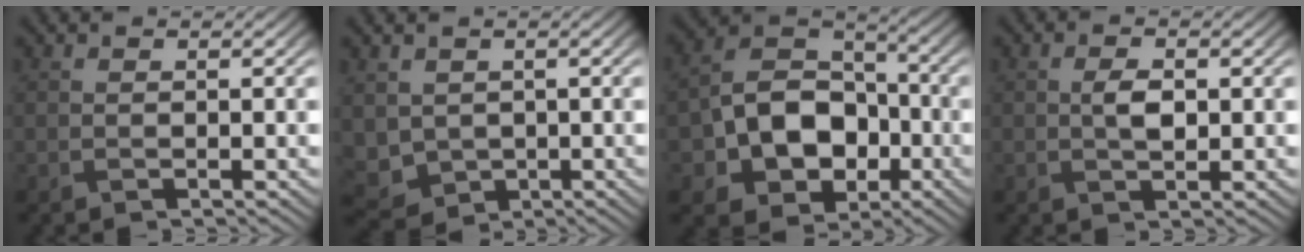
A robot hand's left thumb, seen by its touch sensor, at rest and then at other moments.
{"total": 3.8, "force": [0.5, 3.4, 1.7], "torque": [-0.063, -0.016, 0.011]}
{"total": 11.3, "force": [-3.1, 8.3, 6.9], "torque": [-0.132, -0.003, -0.071]}
{"total": 2.6, "force": [0.2, 1.4, 2.2], "torque": [-0.048, 0.001, 0.004]}